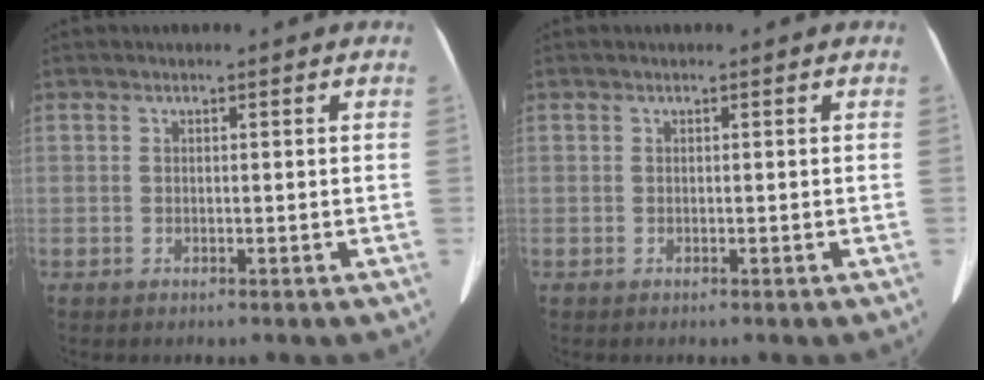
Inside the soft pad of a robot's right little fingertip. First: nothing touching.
{"total": 0.0}